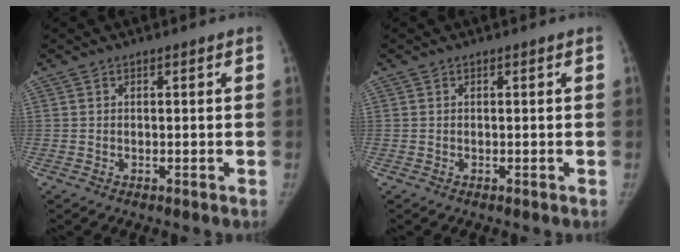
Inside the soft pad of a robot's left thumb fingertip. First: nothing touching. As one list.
[{"total": 0.0}]